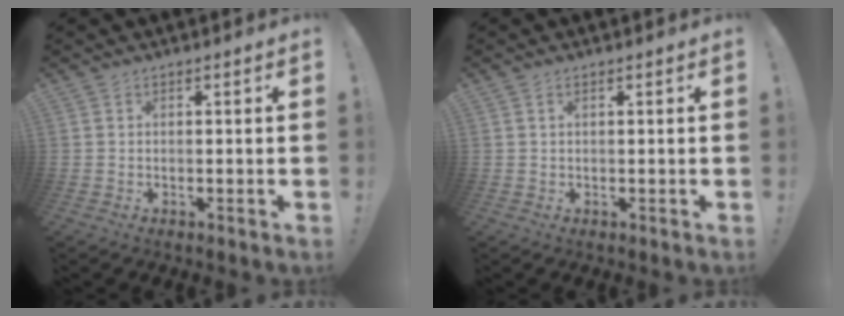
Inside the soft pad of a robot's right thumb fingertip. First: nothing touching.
{"total": 0.7, "force": [0.3, 0.1, 0.6], "torque": [-0.014, 0.002, 0.006]}